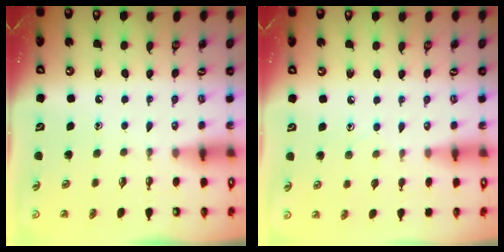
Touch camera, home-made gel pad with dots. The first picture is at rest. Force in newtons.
{"total": 5.7, "press": 5.7, "slide": 0.7}